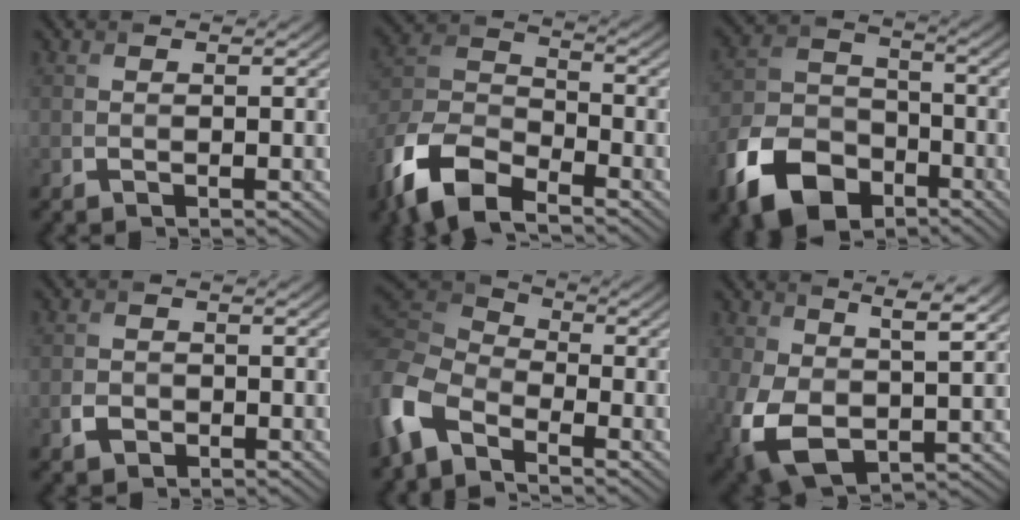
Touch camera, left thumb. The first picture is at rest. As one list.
[{"total": 11.8, "force": [-8.1, 5.2, 6.8], "torque": [-0.148, -0.008, -0.179]}, {"total": 12.2, "force": [-7.0, 7.8, 6.4], "torque": [-0.155, -0.017, -0.149]}, {"total": 2.0, "force": [-1.1, 1.5, 0.8], "torque": [-0.014, -0.003, -0.025]}, {"total": 9.3, "force": [-4.6, 5.3, 6.1], "torque": [-0.166, -0.008, -0.110]}, {"total": 11.3, "force": [1.8, 6.3, 9.2], "torque": [-0.216, -0.018, 0.037]}]